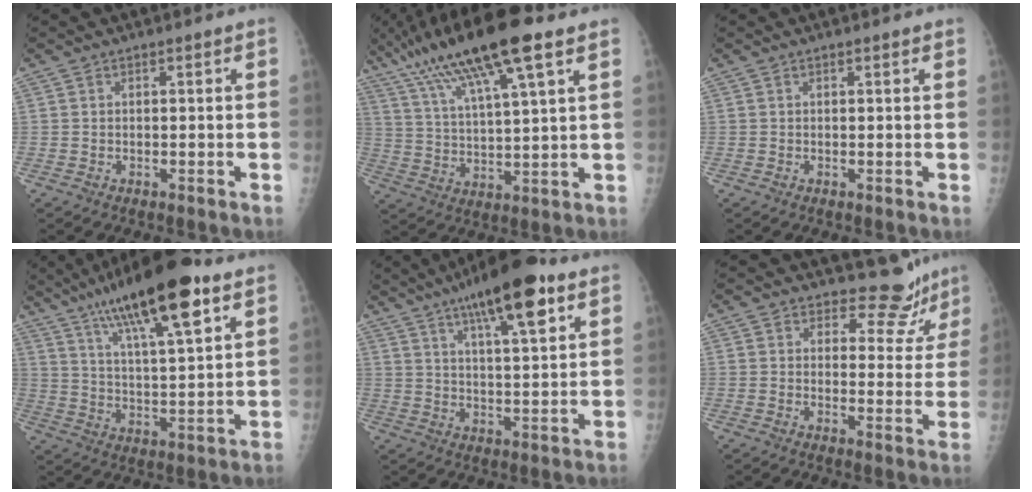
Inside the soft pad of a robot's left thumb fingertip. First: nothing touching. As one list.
[{"total": 17.9, "force": [10.5, 3.1, 14.2], "torque": [-0.263, -0.009, 0.193]}, {"total": 0.9, "force": [0.7, 0.2, 0.5], "torque": [-0.005, 0.001, 0.008]}, {"total": 20.0, "force": [11.5, 4.8, 15.6], "torque": [-0.249, -0.028, 0.197]}, {"total": 15.9, "force": [9.1, 4.1, 12.4], "torque": [-0.179, -0.025, 0.142]}, {"total": 8.0, "force": [7.4, 3.1, 0.1], "torque": [0.035, -0.066, 0.081]}]